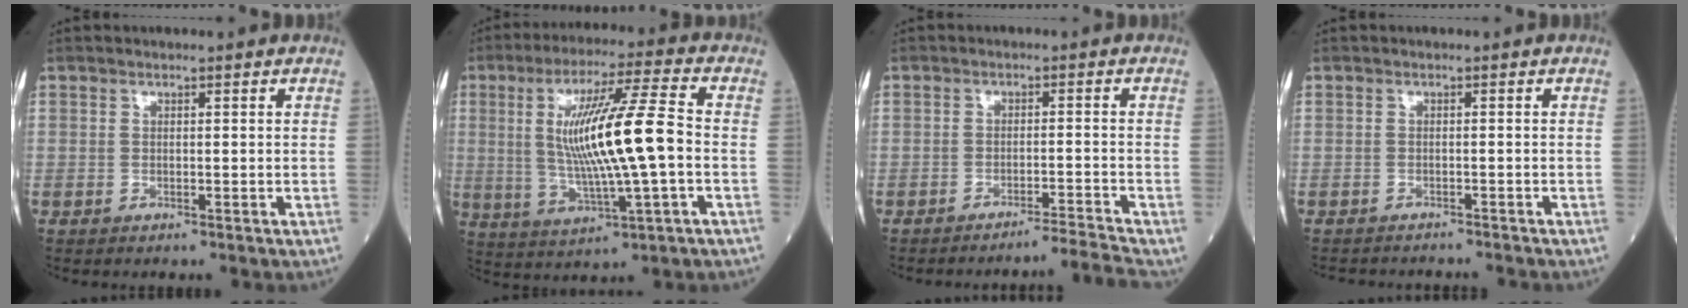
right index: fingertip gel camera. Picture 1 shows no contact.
{"total": 14.8, "force": [0.0, 0.6, 14.7], "torque": [-0.277, 0.003, 0.001]}
{"total": 4.7, "force": [-4.2, -2.2, 0.2], "torque": [-0.001, -0.001, -0.062]}
{"total": 6.4, "force": [-6.1, 1.1, 1.3], "torque": [-0.010, -0.003, -0.081]}